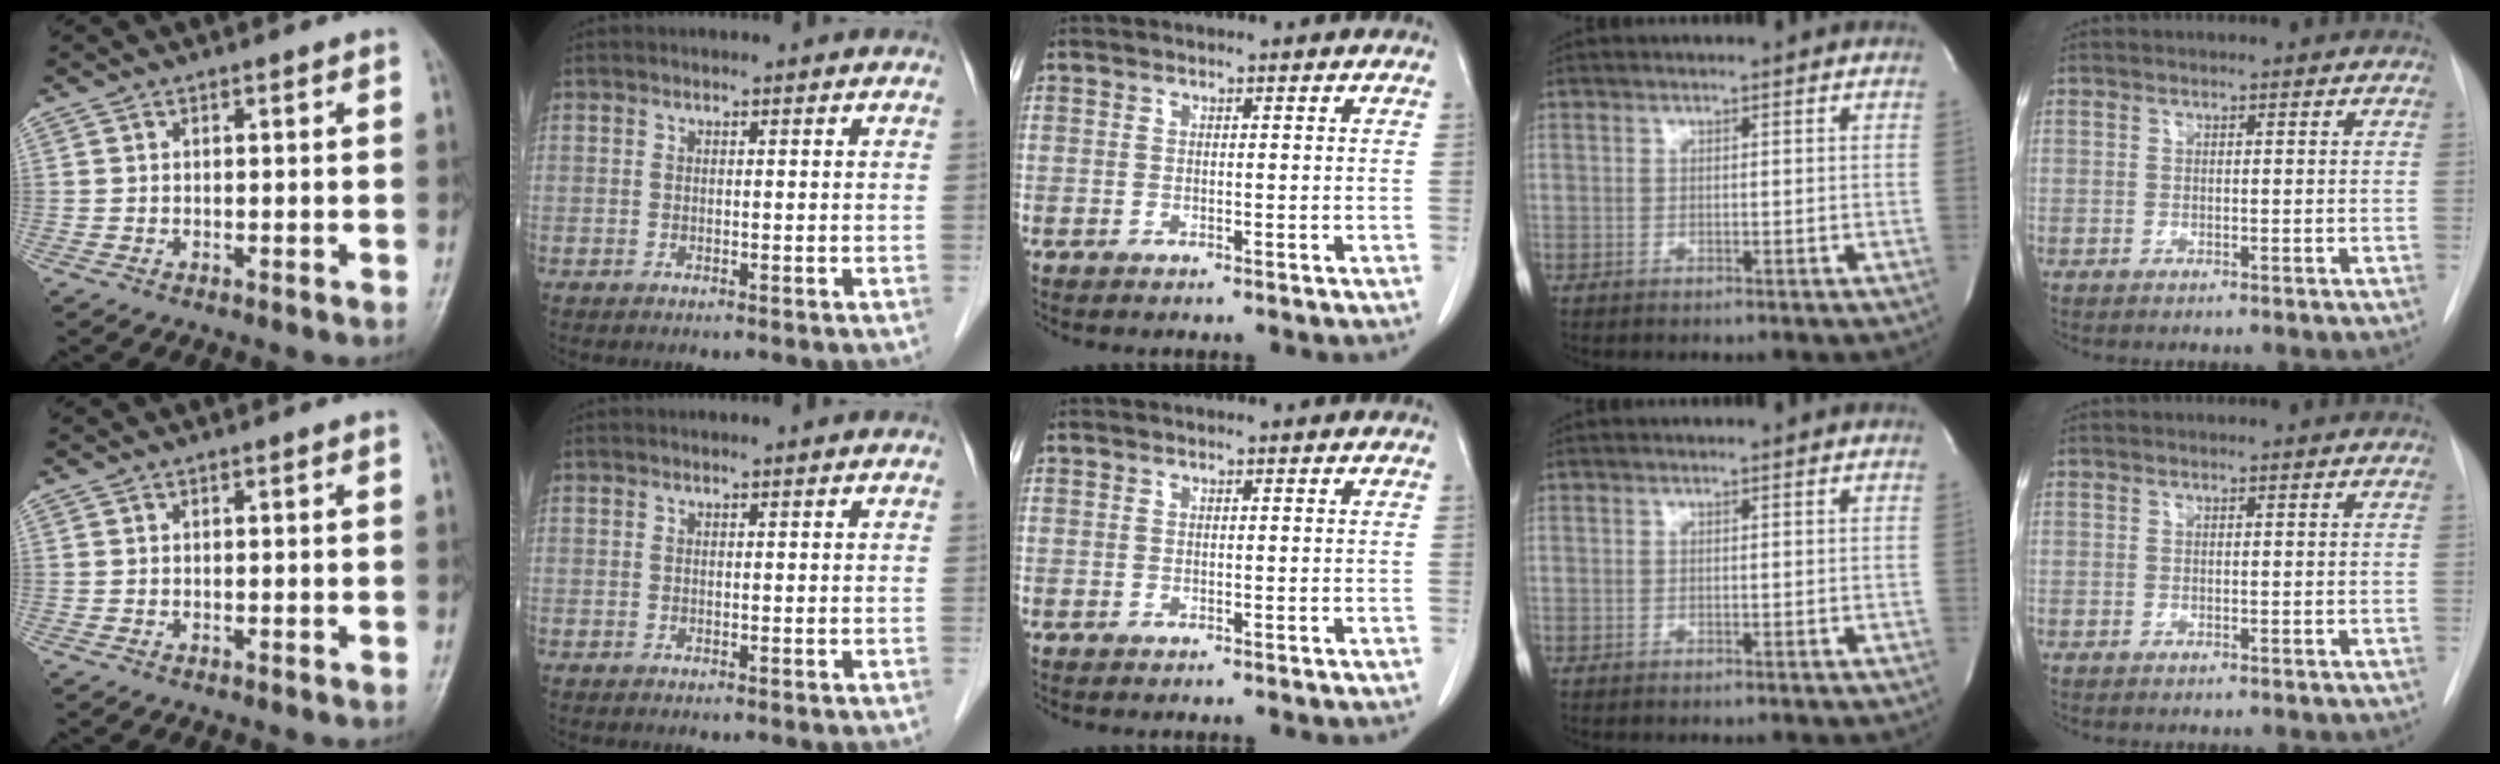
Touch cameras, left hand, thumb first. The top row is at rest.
{}